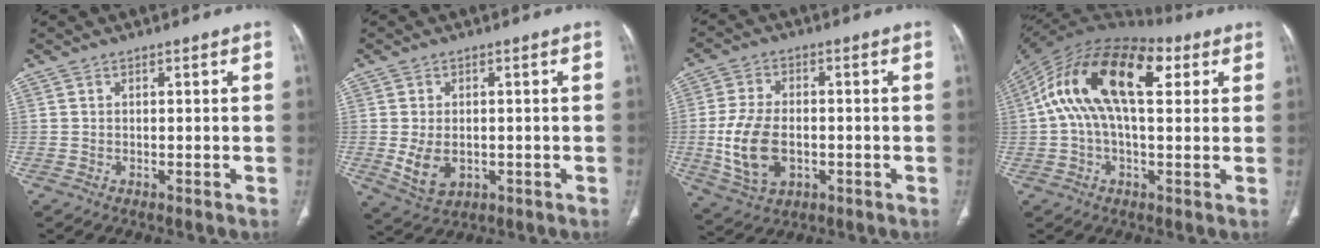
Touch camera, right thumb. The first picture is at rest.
{"total": 6.3, "force": [-0.8, 4.3, 4.5], "torque": [-0.078, -0.004, 0.002]}
{"total": 11.9, "force": [-1.8, 7.5, 9.0], "torque": [-0.176, 0.005, -0.024]}
{"total": 20.7, "force": [5.6, 10.0, 17.2], "torque": [-0.314, 0.046, 0.085]}